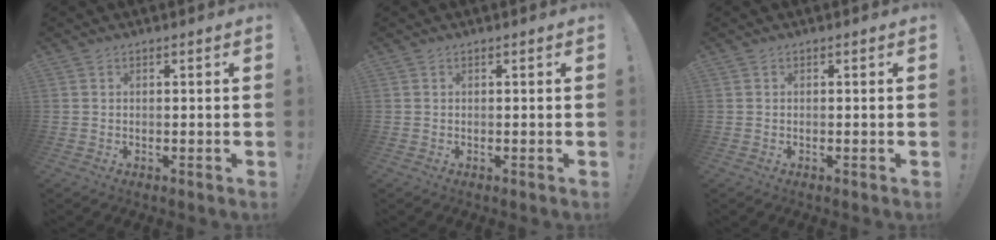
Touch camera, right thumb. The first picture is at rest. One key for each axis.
{"total": 0.0}
{"total": 0.0}